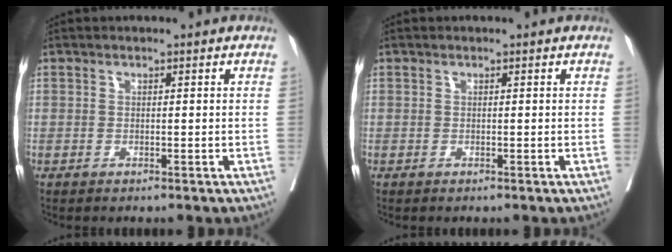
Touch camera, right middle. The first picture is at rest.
{"total": 0.0}